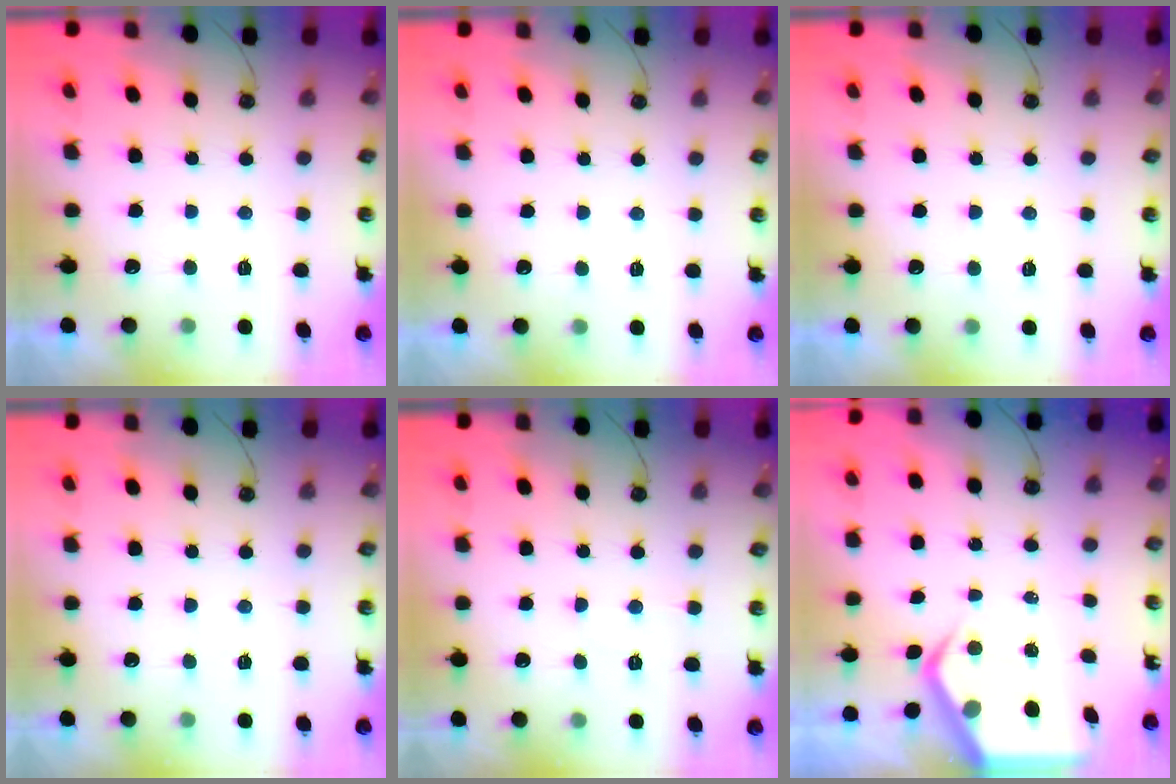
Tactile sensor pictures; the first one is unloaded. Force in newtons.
{"total": 2.9, "press": 2.9, "slide": 0.4}
{"total": 4.2, "press": 4.2, "slide": 0.7}
{"total": 3.7, "press": 3.6, "slide": 0.6}
{"total": 6.3, "press": 6.3, "slide": 0.7}
{"total": 6.2, "press": 6.2, "slide": 0.6}